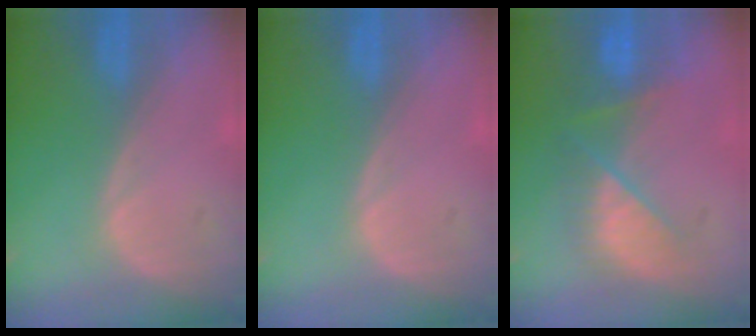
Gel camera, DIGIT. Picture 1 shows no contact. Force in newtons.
{"total": 0.0}
{"total": 8.1, "press": 7.3, "slide": 3.3}